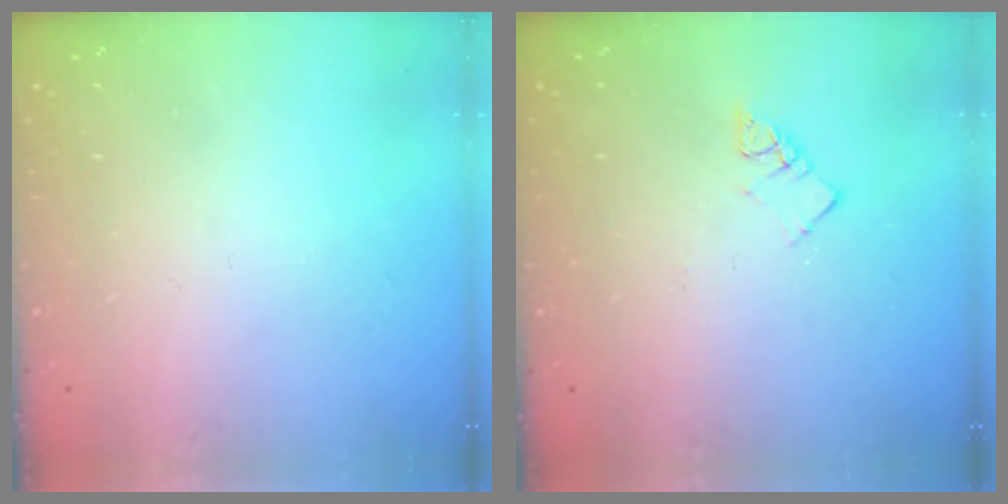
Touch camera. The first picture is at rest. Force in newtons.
{"total": 4.5, "press": 4.5, "slide": 0.4}